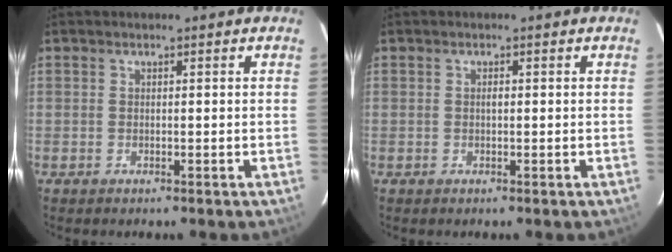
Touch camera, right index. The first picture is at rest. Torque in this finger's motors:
{"motor_torque": [0.15, 0.11, 0.02, 0.02]}